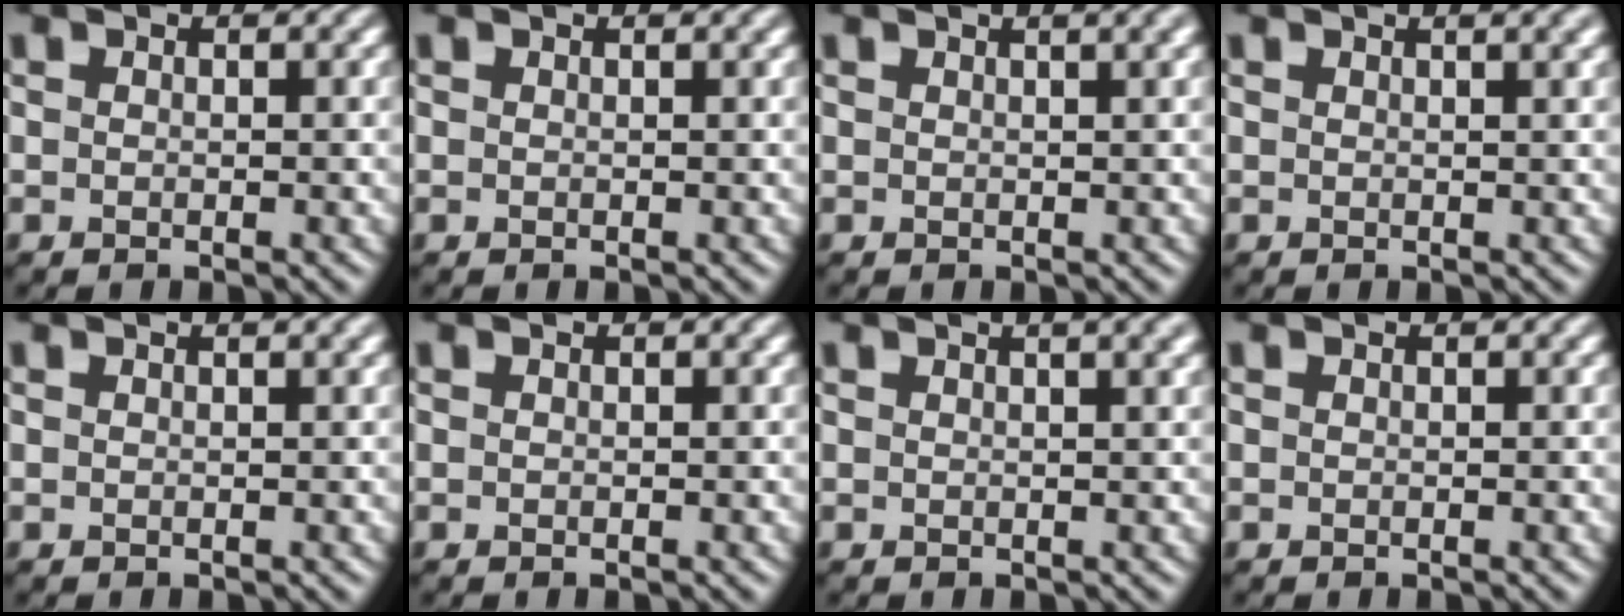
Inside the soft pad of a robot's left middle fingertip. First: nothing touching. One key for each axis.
{"total": 0.9, "fx": 0.7, "fy": 0.2, "fz": 0.5, "tx": -0.012, "ty": 0.000, "tz": 0.006}
{"total": 4.7, "fx": 2.8, "fy": 1.9, "fz": 3.3, "tx": -0.023, "ty": 0.025, "tz": 0.008}
{"total": 4.1, "fx": 2.6, "fy": 1.6, "fz": 2.7, "tx": -0.017, "ty": 0.019, "tz": 0.008}
{"total": 1.3, "fx": 0.9, "fy": 0.4, "fz": 0.9, "tx": -0.014, "ty": 0.000, "tz": 0.009}
{"total": 0.0}
{"total": 6.2, "fx": 3.7, "fy": 2.5, "fz": 4.2, "tx": -0.030, "ty": 0.038, "tz": 0.018}
{"total": 0.0}